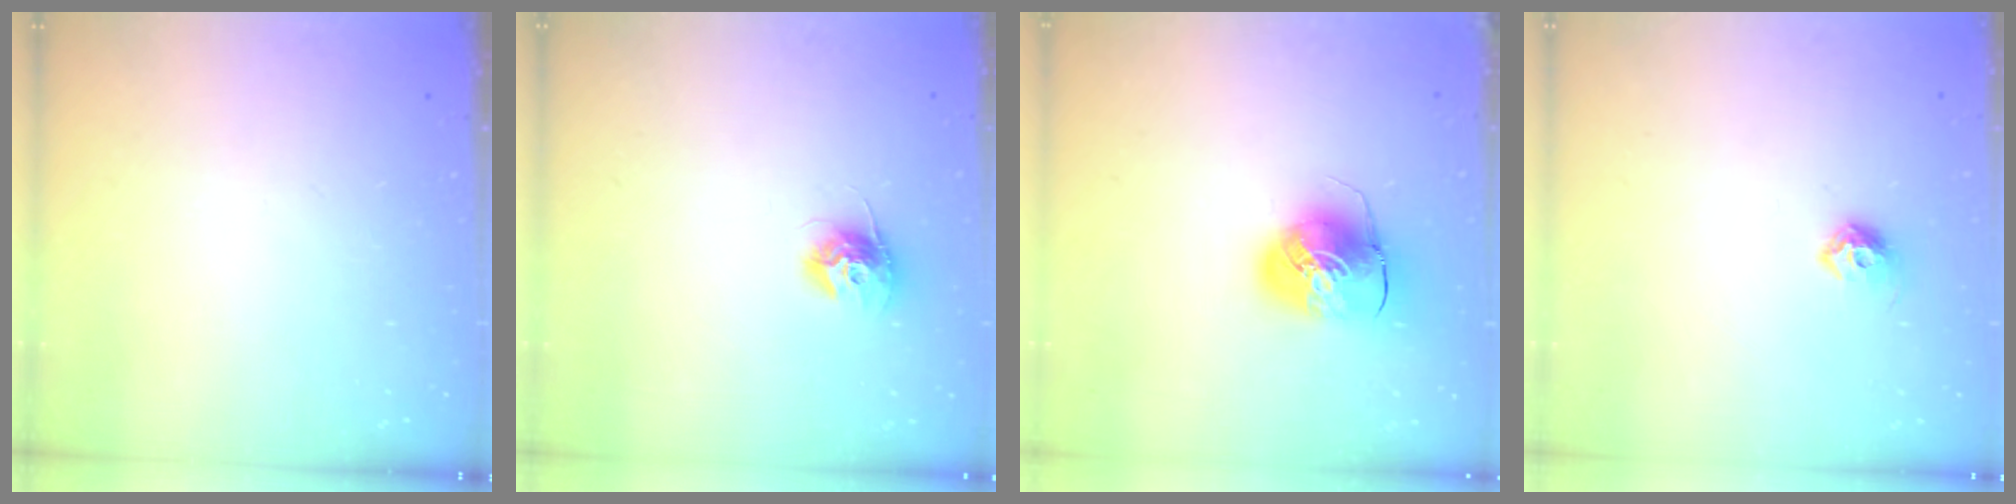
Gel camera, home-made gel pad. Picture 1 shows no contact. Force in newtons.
{"total": 10.6, "press": 10.6, "slide": 0.7}
{"total": 9.6, "press": 9.4, "slide": 1.7}
{"total": 7.2, "press": 7.1, "slide": 0.9}